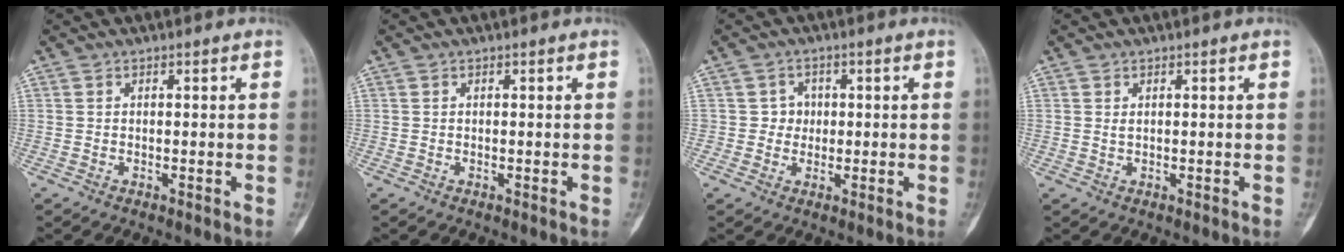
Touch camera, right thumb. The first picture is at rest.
{"total": 0.0}
{"total": 3.1, "force": [0.2, 3.0, 0.4], "torque": [0.021, 0.008, -0.003]}
{"total": 0.8, "force": [0.3, 0.4, 0.5], "torque": [-0.010, 0.001, 0.008]}